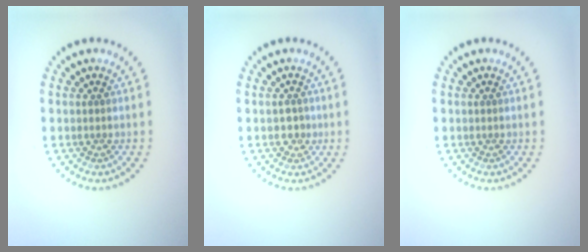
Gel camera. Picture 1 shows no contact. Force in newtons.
{"total": 1.3, "press": 1.3, "slide": 0.2}
{"total": 0.0}